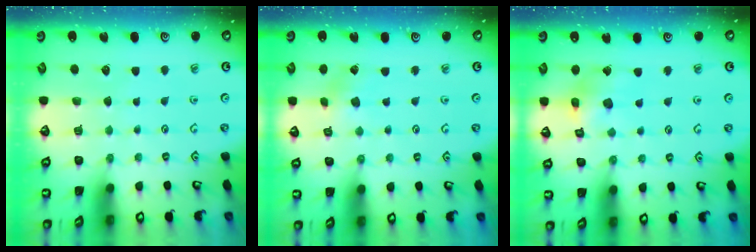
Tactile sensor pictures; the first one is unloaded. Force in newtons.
{"total": 2.5, "press": 2.4, "slide": 0.6}
{"total": 11.7, "press": 11.6, "slide": 1.5}